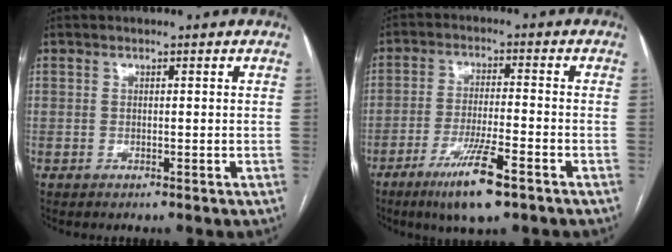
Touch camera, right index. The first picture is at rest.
{"total": 9.2, "force": [-5.6, 0.8, 7.3], "torque": [-0.136, -0.019, -0.092]}